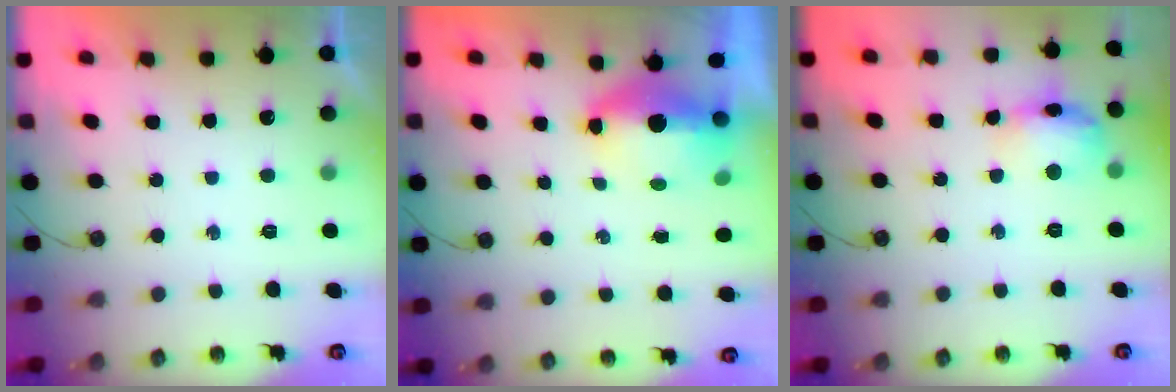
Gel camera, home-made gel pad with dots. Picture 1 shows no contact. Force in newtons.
{"total": 13.3, "press": 8.1, "slide": 10.5}
{"total": 13.0, "press": 13.0, "slide": 1.1}